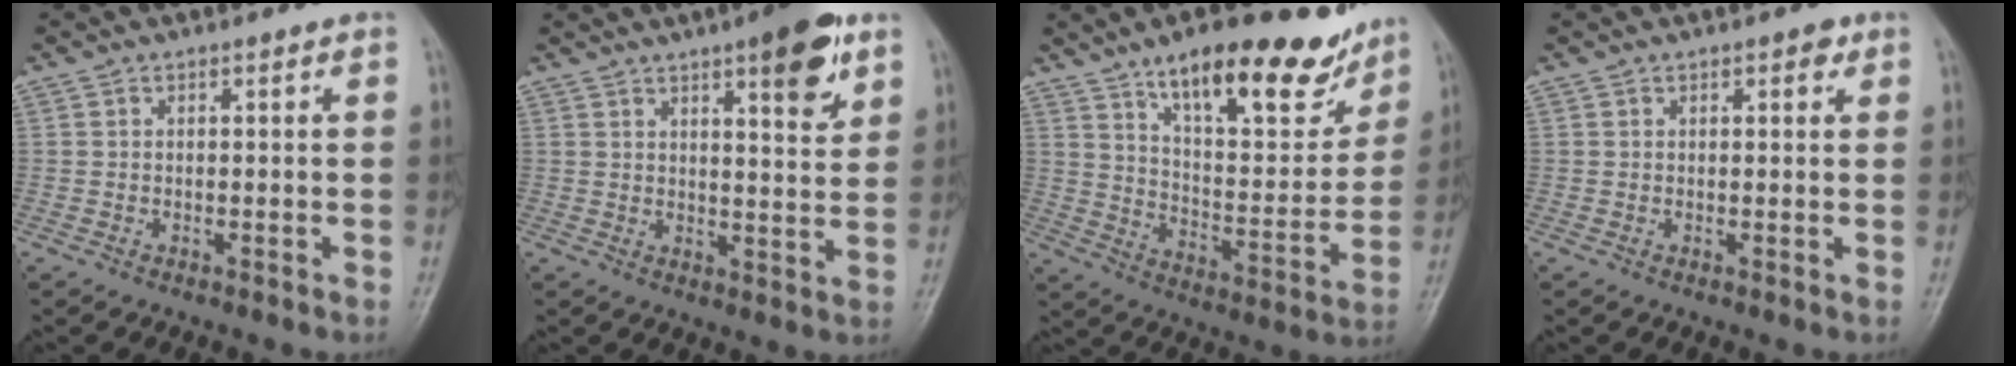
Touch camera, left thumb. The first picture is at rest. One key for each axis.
{"total": 10.3, "fx": 5.7, "fy": 2.8, "fz": 8.1, "tx": -0.094, "ty": -0.027, "tz": 0.075}
{"total": 22.2, "fx": 14.8, "fy": 7.8, "fz": 14.5, "tx": -0.165, "ty": -0.066, "tz": 0.232}
{"total": 2.0, "fx": 1.1, "fy": 0.9, "fz": 1.4, "tx": -0.012, "ty": -0.002, "tz": 0.011}